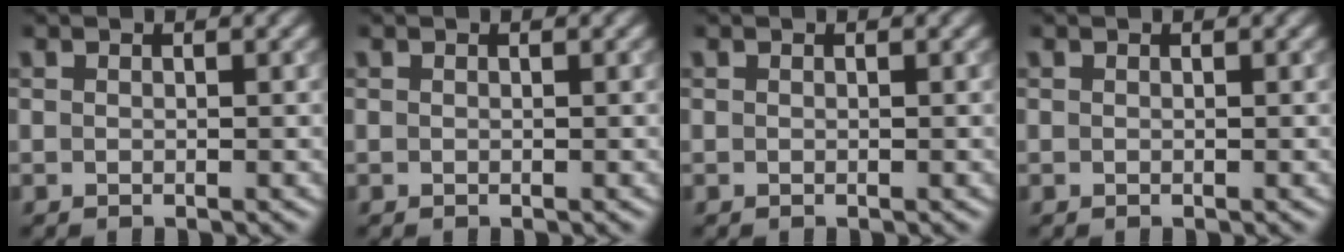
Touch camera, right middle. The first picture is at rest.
{"total": 0.0}
{"total": 0.0}
{"total": 0.0}